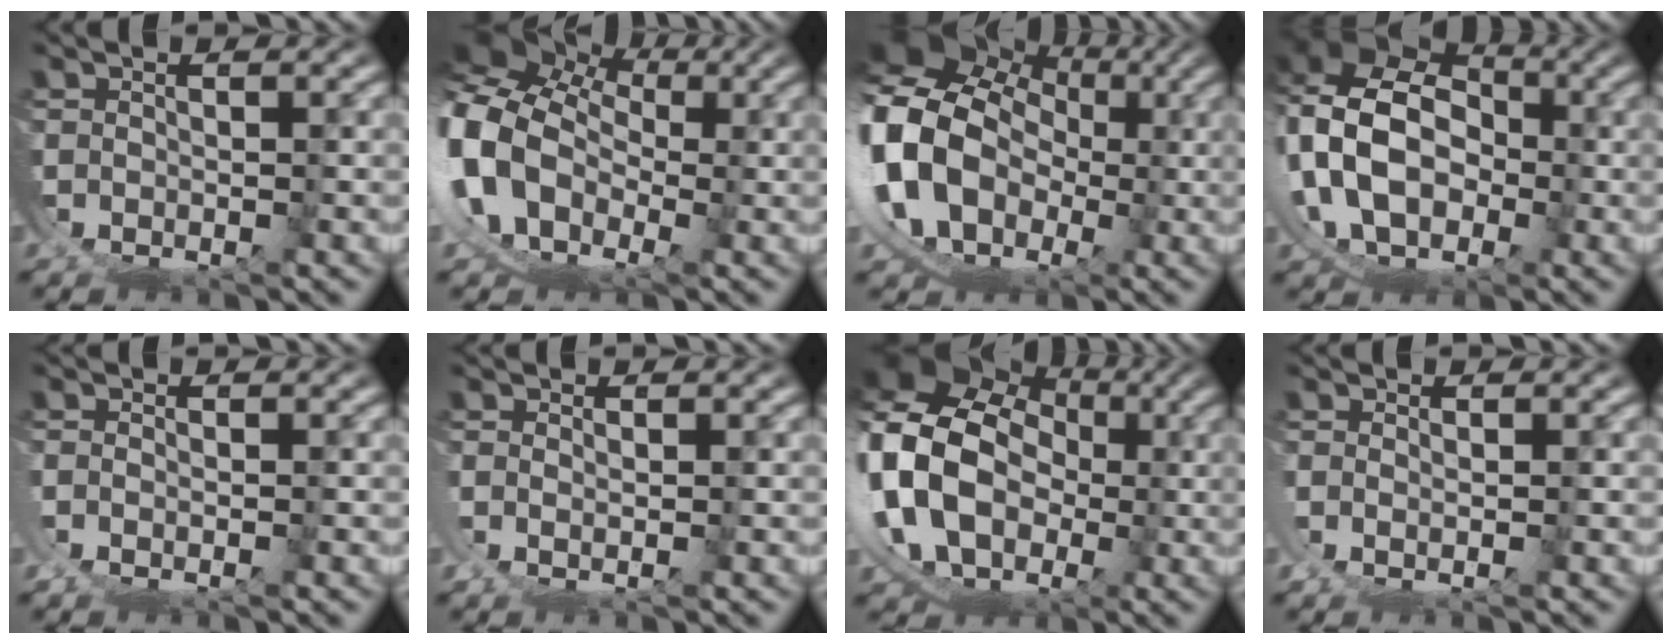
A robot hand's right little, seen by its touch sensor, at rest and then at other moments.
{"total": 15.4, "force": [0.7, 13.8, 6.8], "torque": [-0.216, -0.035, 0.001]}
{"total": 17.0, "force": [2.2, 15.1, 7.6], "torque": [-0.221, -0.034, 0.029]}
{"total": 13.8, "force": [2.5, 11.7, 6.8], "torque": [-0.178, -0.023, 0.035]}
{"total": 1.1, "force": [-0.3, 0.6, 0.9], "torque": [-0.017, -0.006, -0.003]}
{"total": 1.3, "force": [0.9, -0.7, 0.6], "torque": [-0.012, -0.001, 0.017]}
{"total": 15.9, "force": [3.2, 13.4, 7.9], "torque": [-0.202, -0.016, 0.044]}
{"total": 1.3, "force": [0.9, -0.7, 0.6], "torque": [-0.010, -0.001, 0.016]}